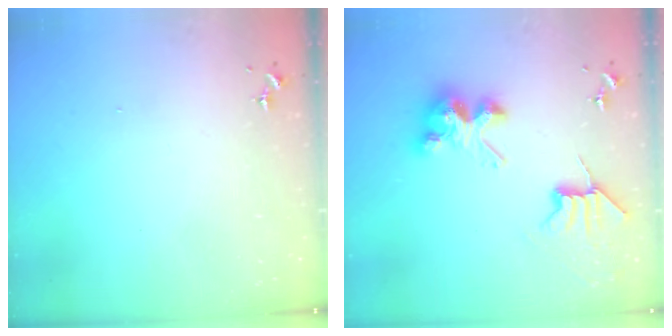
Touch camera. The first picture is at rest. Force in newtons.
{"total": 9.0, "press": 8.9, "slide": 1.4}